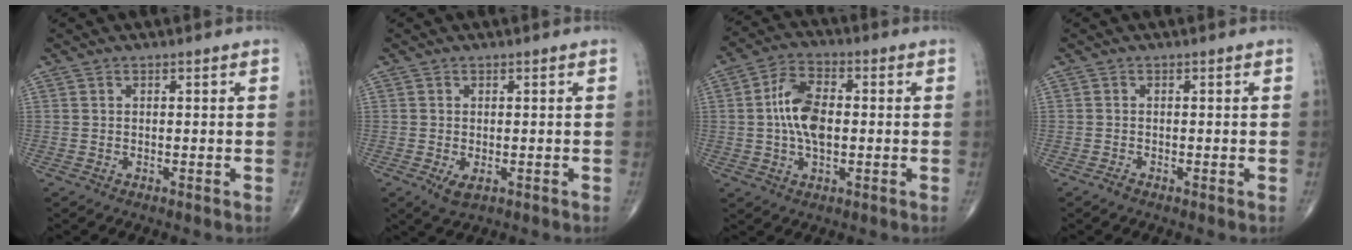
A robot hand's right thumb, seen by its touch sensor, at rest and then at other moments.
{"total": 2.2, "force": [-0.6, 1.2, 1.7], "torque": [-0.030, -0.005, -0.007]}
{"total": 9.7, "force": [0.1, 5.4, 8.1], "torque": [-0.149, 0.014, -0.003]}
{"total": 0.7, "force": [-0.5, 0.1, 0.5], "torque": [-0.013, -0.003, -0.013]}